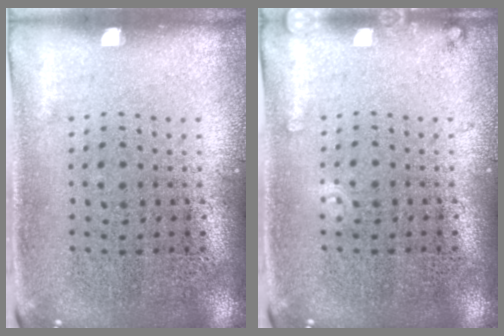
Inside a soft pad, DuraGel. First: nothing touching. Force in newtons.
{"total": 0.9, "press": 0.9, "slide": 0.1}